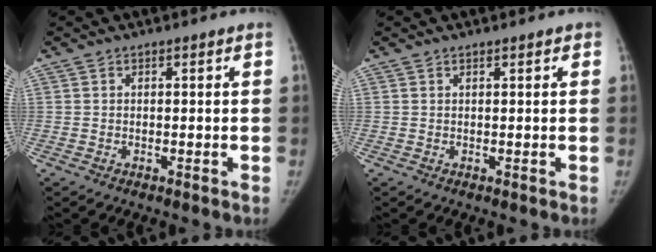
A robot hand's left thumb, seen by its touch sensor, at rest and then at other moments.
{"total": 0.8, "force": [0.6, 0.3, 0.5], "torque": [-0.006, 0.000, 0.005]}